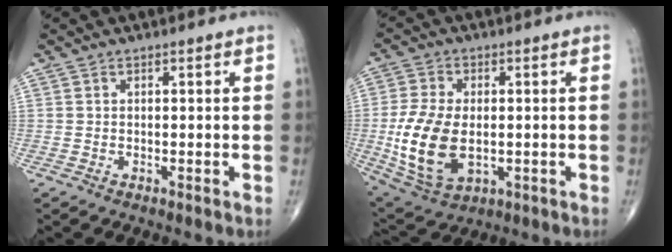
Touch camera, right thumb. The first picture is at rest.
{"total": 14.4, "force": [-1.6, 8.5, 11.5], "torque": [-0.234, -0.010, -0.015]}